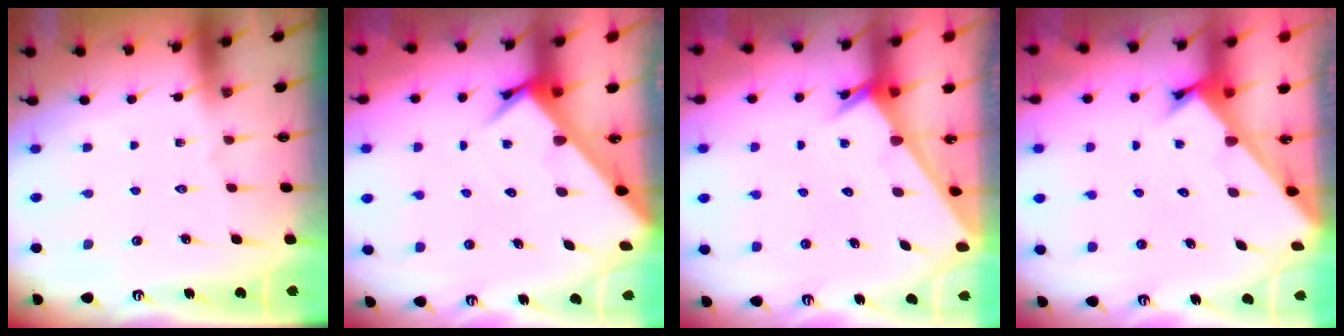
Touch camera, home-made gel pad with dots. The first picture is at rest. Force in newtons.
{"total": 4.6, "press": 4.6, "slide": 0.3}
{"total": 1.8, "press": 1.8, "slide": 0.1}
{"total": 2.7, "press": 2.7, "slide": 0.3}